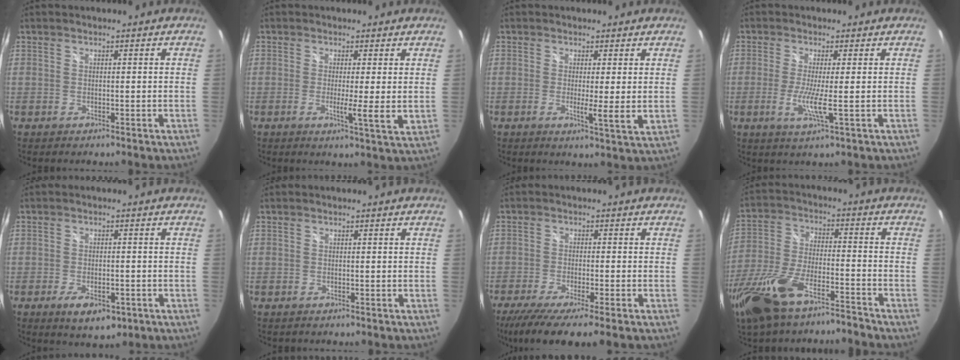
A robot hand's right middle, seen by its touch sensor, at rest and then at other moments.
{"total": 4.4, "force": [1.0, -0.3, 4.2], "torque": [-0.062, -0.009, 0.014]}
{"total": 4.3, "force": [1.4, -0.3, 4.0], "torque": [-0.058, -0.009, 0.021]}
{"total": 4.6, "force": [-0.5, -0.8, 4.5], "torque": [-0.095, -0.014, -0.014]}
{"total": 6.6, "force": [-3.0, 3.1, 5.0], "torque": [-0.094, -0.013, -0.041]}
{"total": 0.0}
{"total": 9.6, "force": [-7.2, -0.2, 6.3], "torque": [-0.133, -0.043, -0.119]}
{"total": 17.8, "force": [-13.6, 5.3, 10.3], "torque": [-0.234, -0.034, -0.249]}